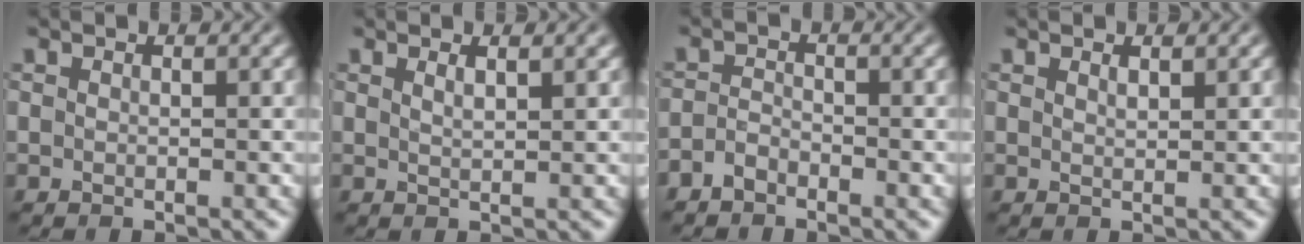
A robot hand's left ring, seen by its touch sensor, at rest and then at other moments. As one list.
[{"total": 1.7, "force": [1.0, 0.6, 1.2], "torque": [-0.012, 0.002, 0.013]}, {"total": 1.5, "force": [-1.2, 0.7, 0.6], "torque": [-0.013, 0.004, -0.027]}, {"total": 0.8, "force": [0.7, 0.1, 0.4], "torque": [-0.008, -0.001, 0.013]}]